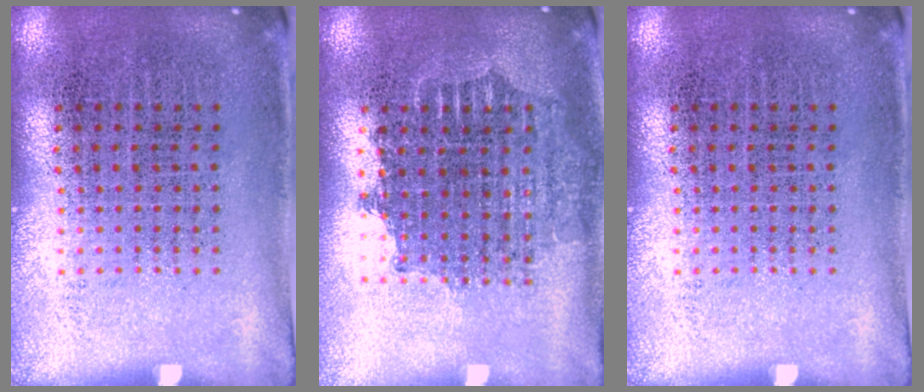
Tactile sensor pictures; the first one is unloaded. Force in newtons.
{"total": 1.6, "press": 1.3, "slide": 0.9}
{"total": 0.0}